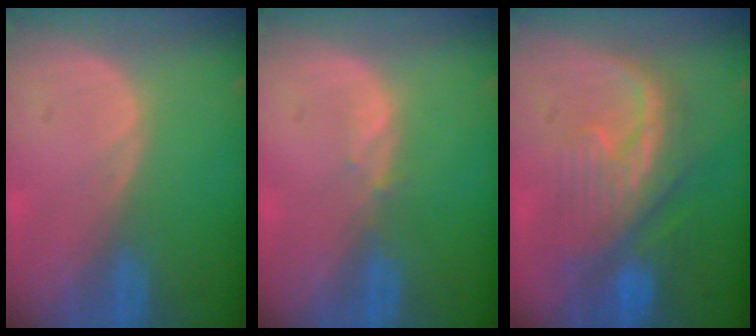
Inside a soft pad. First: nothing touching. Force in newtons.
{"total": 0.8, "press": 0.8, "slide": 0.3}
{"total": 8.7, "press": 8.5, "slide": 1.8}